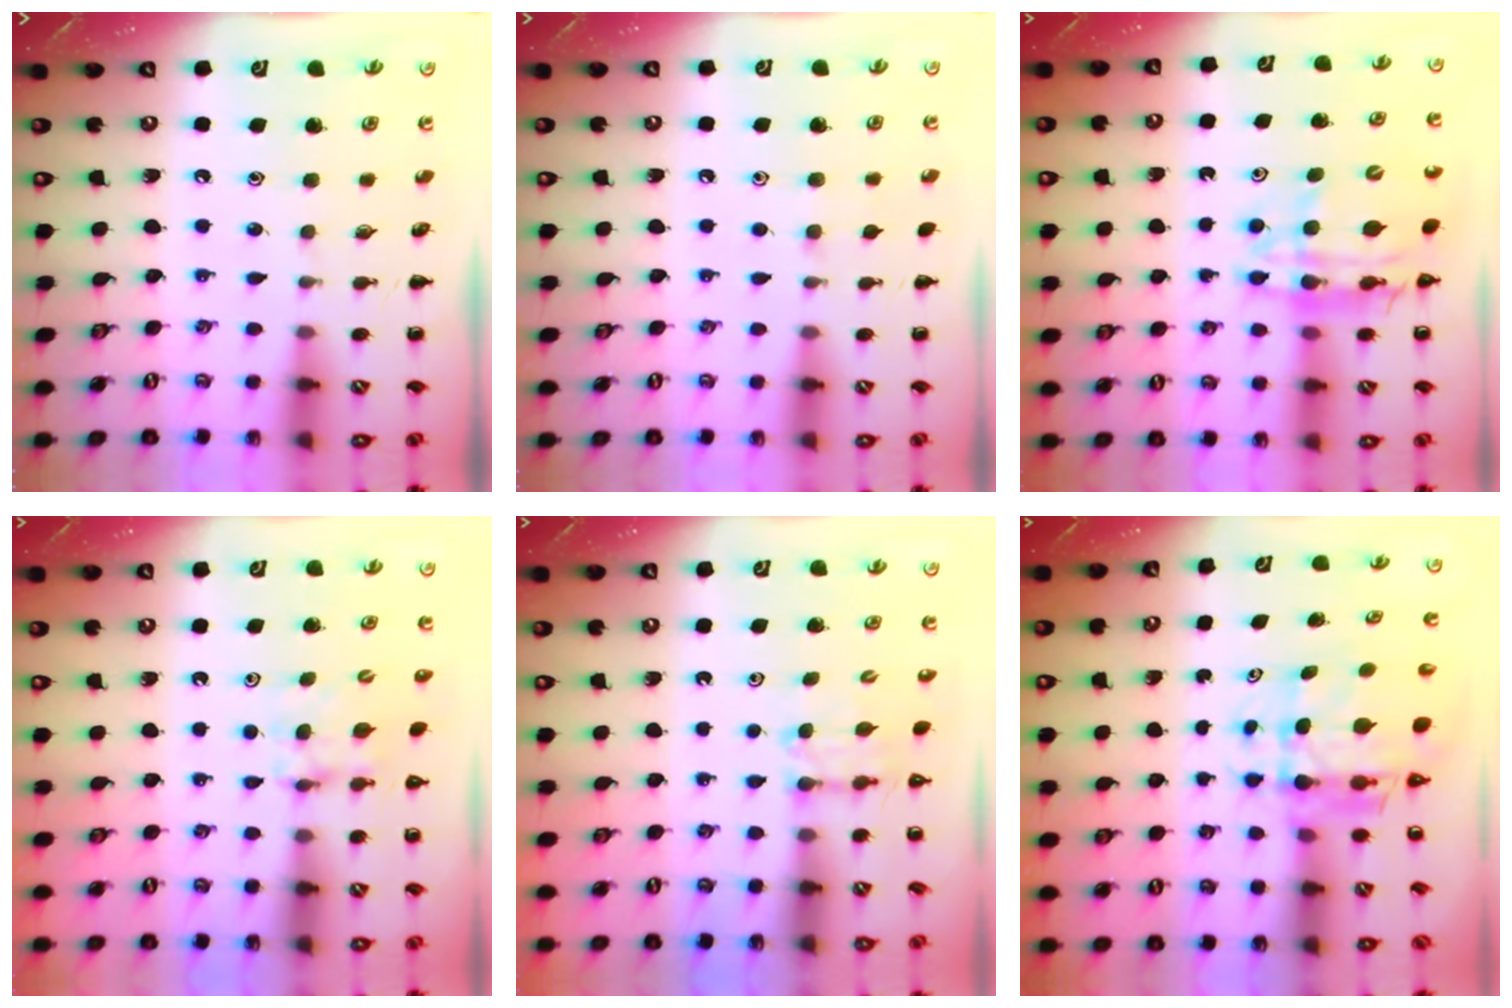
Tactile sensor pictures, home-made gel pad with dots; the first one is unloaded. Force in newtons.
{"total": 4.9, "press": 4.5, "slide": 1.9}
{"total": 13.0, "press": 12.4, "slide": 3.9}
{"total": 4.0, "press": 3.8, "slide": 1.4}
{"total": 2.6, "press": 2.4, "slide": 1.0}
{"total": 6.7, "press": 6.5, "slide": 1.9}